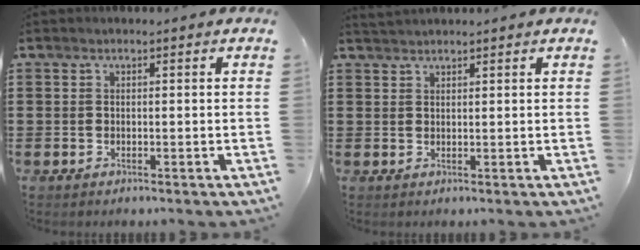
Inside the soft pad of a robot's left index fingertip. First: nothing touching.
{"total": 1.5, "force": [1.5, 0.0, 0.3], "torque": [-0.007, 0.000, 0.030]}